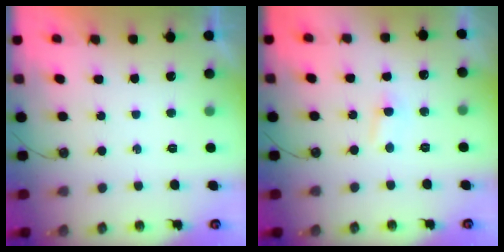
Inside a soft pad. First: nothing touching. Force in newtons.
{"total": 2.8, "press": 2.7, "slide": 0.7}